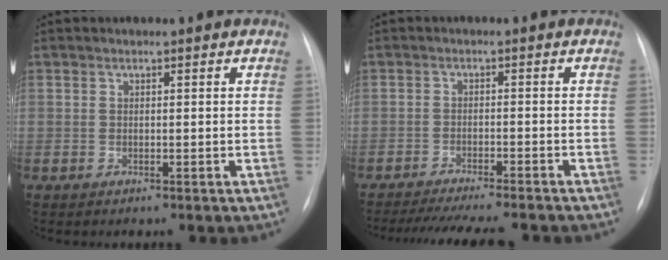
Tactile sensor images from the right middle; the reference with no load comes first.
{"total": 13.3, "force": [-11.9, 1.1, 5.9], "torque": [-0.083, -0.018, -0.161]}